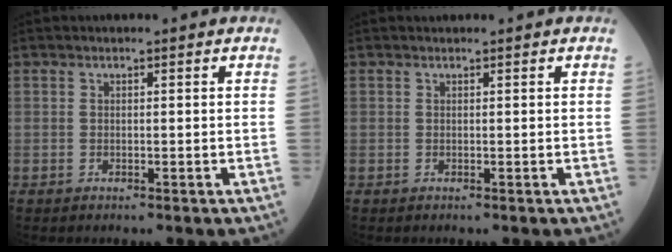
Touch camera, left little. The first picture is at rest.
{"total": 0.0}